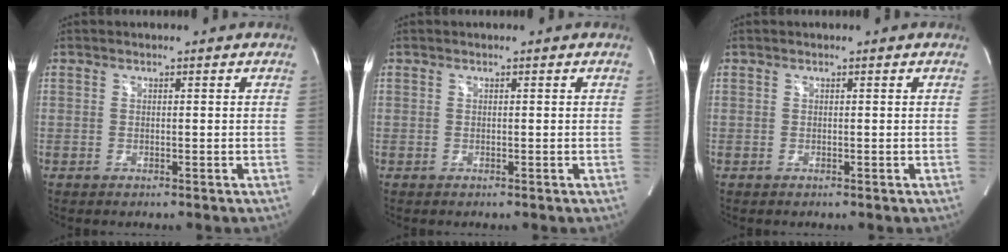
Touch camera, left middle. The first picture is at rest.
{"total": 0.0}
{"total": 0.0}